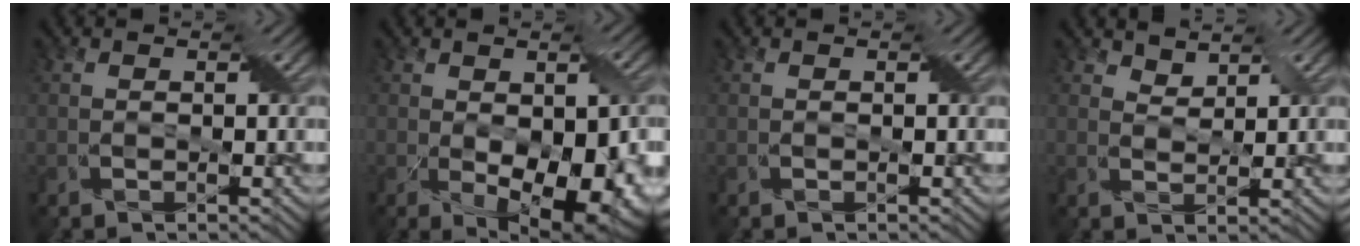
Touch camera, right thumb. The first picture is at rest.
{"total": 11.9, "force": [-2.7, 6.5, 9.5], "torque": [-0.135, -0.057, -0.013]}
{"total": 0.0}
{"total": 2.0, "force": [2.0, 0.3, -0.2], "torque": [-0.003, -0.002, 0.037]}